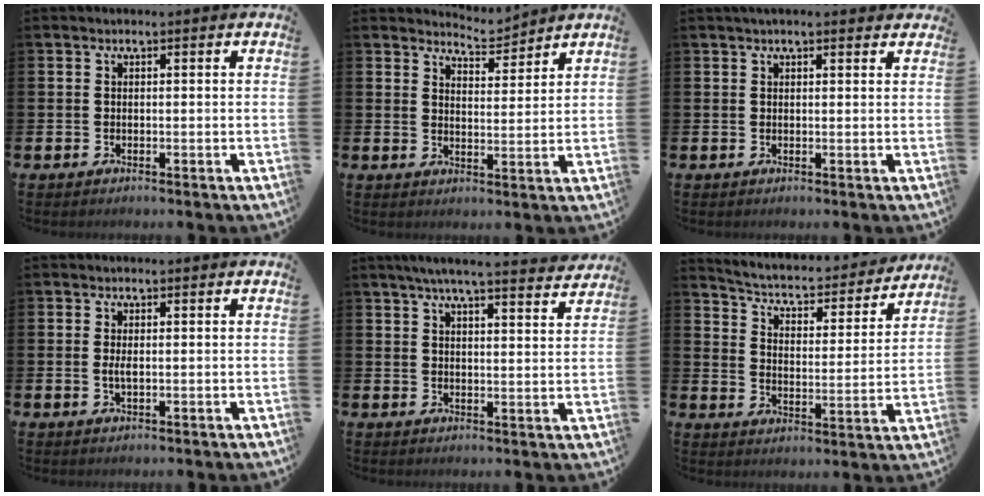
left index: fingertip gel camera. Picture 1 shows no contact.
{"total": 5.0, "force": [5.0, 0.5, -0.1], "torque": [0.001, -0.032, 0.089]}
{"total": 1.6, "force": [1.5, 0.3, 0.5], "torque": [-0.010, 0.001, 0.026]}
{"total": 1.4, "force": [0.1, 0.5, 1.3], "torque": [-0.021, 0.000, -0.001]}
{"total": 5.9, "force": [5.5, 0.0, 2.1], "torque": [-0.041, -0.027, 0.093]}
{"total": 4.6, "force": [4.2, 1.3, 1.4], "torque": [-0.053, -0.038, 0.061]}